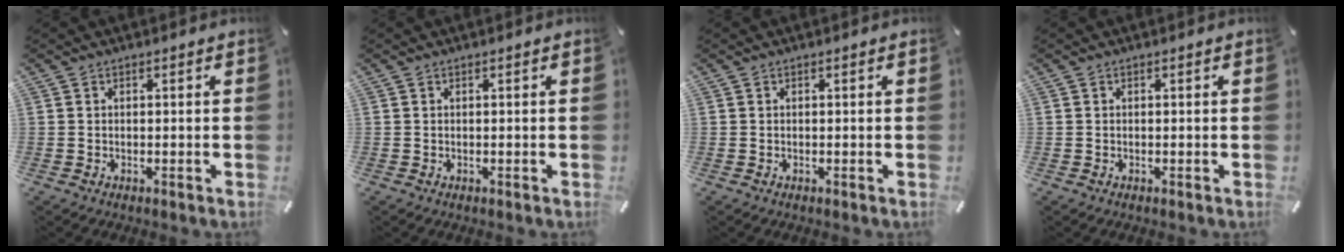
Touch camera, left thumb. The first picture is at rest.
{"total": 0.0}
{"total": 0.0}
{"total": 0.0}